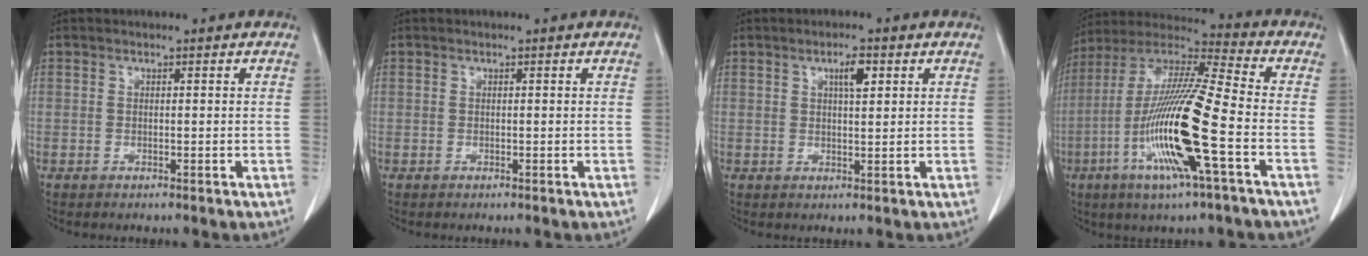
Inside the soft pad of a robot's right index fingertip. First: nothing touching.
{"total": 0.0}
{"total": 3.1, "force": [1.4, 0.6, 2.7], "torque": [-0.046, 0.000, 0.022]}
{"total": 18.8, "force": [-5.7, 0.5, 17.9], "torque": [-0.365, -0.017, -0.116]}